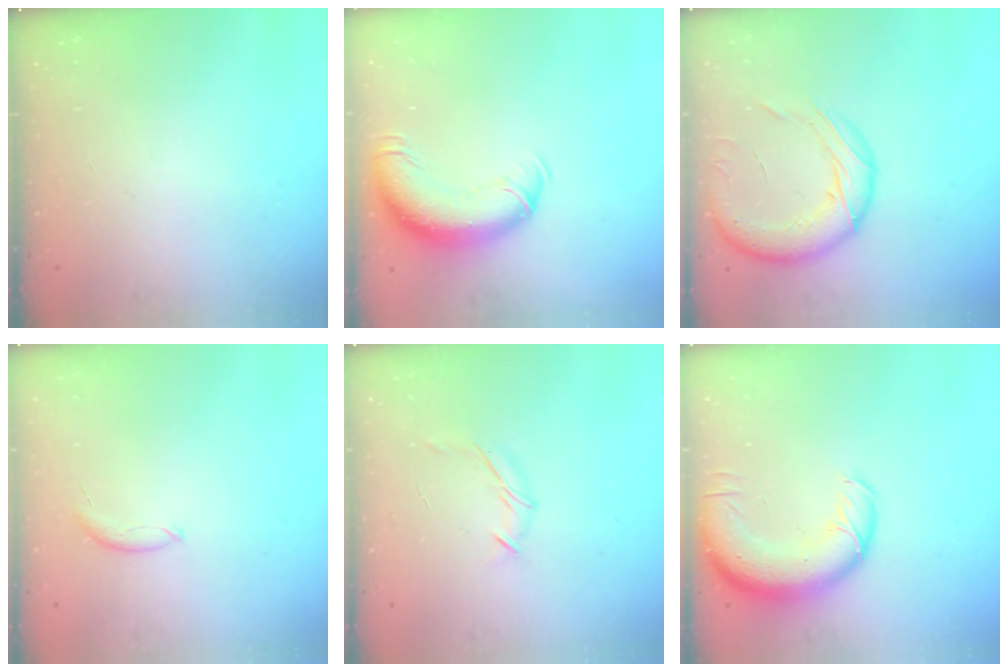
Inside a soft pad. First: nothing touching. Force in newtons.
{"total": 13.5, "press": 13.1, "slide": 3.5}
{"total": 17.5, "press": 17.1, "slide": 3.9}
{"total": 5.8, "press": 5.7, "slide": 0.7}
{"total": 6.7, "press": 6.6, "slide": 1.2}
{"total": 14.5, "press": 14.1, "slide": 3.5}